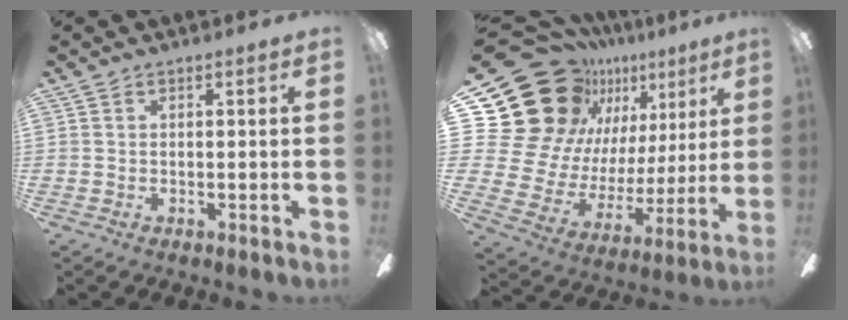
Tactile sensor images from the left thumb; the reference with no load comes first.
{"total": 25.3, "force": [13.2, 18.1, 11.7], "torque": [-0.220, -0.093, 0.277]}